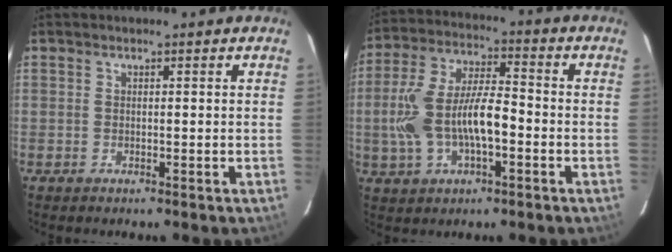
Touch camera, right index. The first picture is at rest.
{"total": 13.6, "force": [-2.7, 5.7, 12.1], "torque": [-0.251, 0.007, -0.045]}